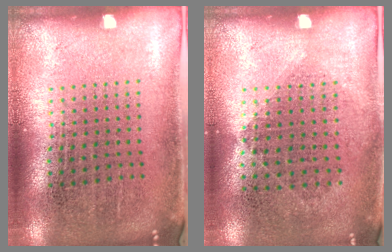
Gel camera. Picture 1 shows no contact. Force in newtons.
{"total": 1.0, "press": 0.9, "slide": 0.5}